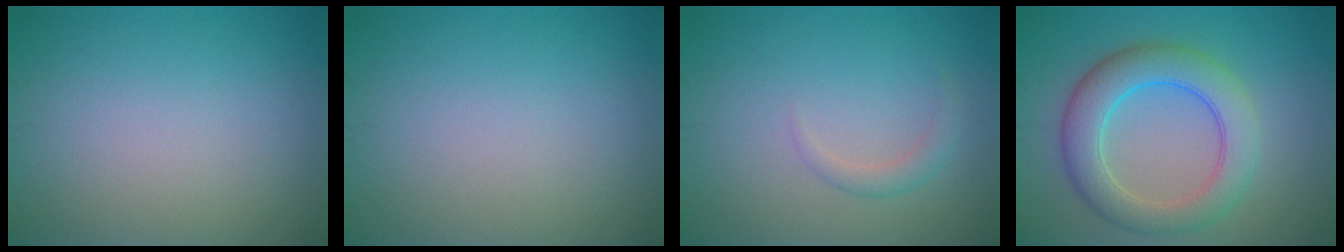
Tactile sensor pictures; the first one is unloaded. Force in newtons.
{"total": 0.0}
{"total": 1.4, "press": 1.4, "slide": 0.1}
{"total": 6.3, "press": 6.3, "slide": 0.1}